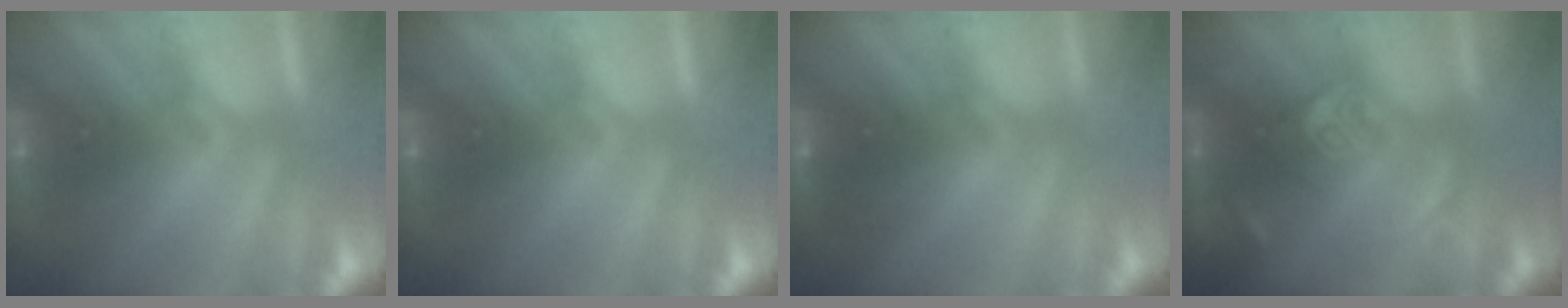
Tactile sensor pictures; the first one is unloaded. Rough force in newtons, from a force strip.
{"total": 0.0}
{"total": 2.5}
{"total": 2.4}